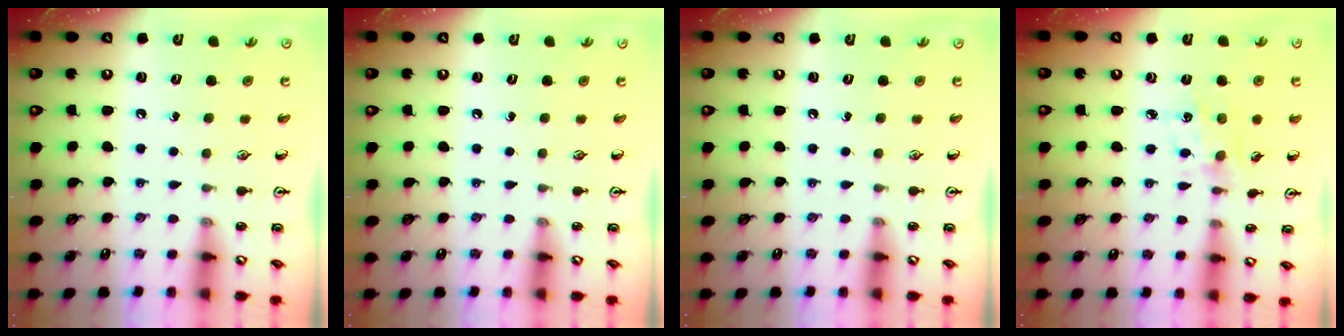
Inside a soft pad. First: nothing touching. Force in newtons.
{"total": 0.0}
{"total": 0.0}
{"total": 2.5, "press": 2.4, "slide": 0.6}